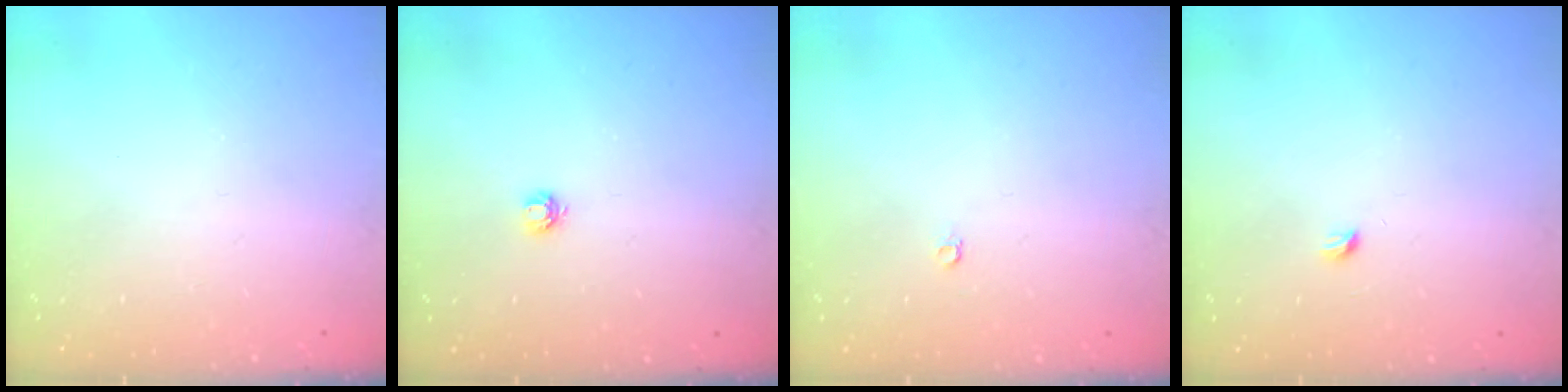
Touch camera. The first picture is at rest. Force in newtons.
{"total": 3.7, "press": 3.7, "slide": 0.5}
{"total": 3.2, "press": 3.2, "slide": 0.2}
{"total": 2.9, "press": 2.9, "slide": 0.4}